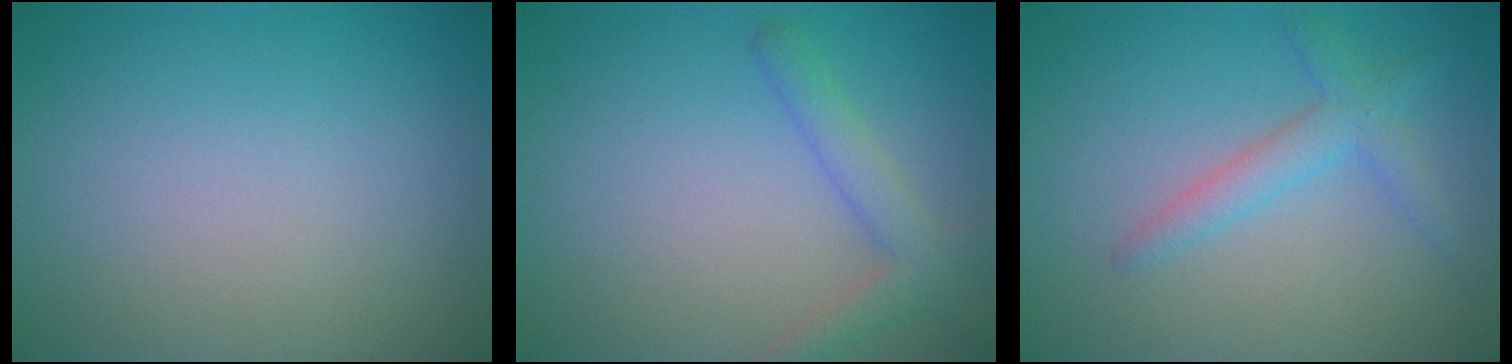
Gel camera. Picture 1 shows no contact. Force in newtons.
{"total": 2.6, "press": 2.6, "slide": 0.2}
{"total": 2.4, "press": 2.4, "slide": 0.2}